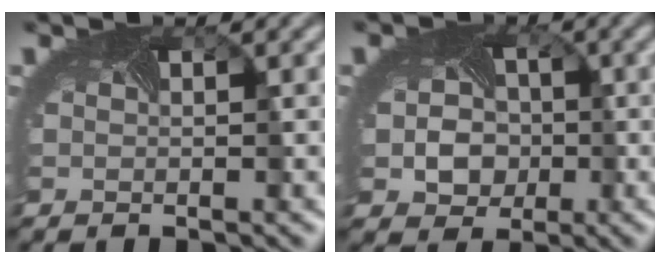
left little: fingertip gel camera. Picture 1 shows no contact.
{"total": 5.6, "force": [-0.8, 4.8, 2.8], "torque": [-0.028, -0.014, -0.014]}